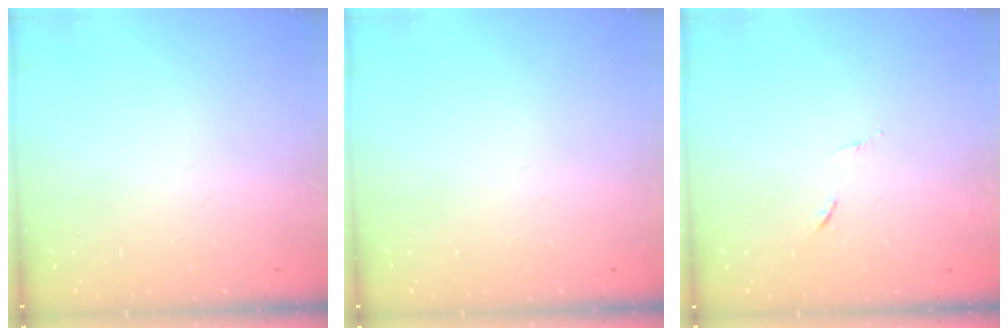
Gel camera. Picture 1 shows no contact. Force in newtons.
{"total": 0.0}
{"total": 5.4, "press": 5.3, "slide": 0.7}